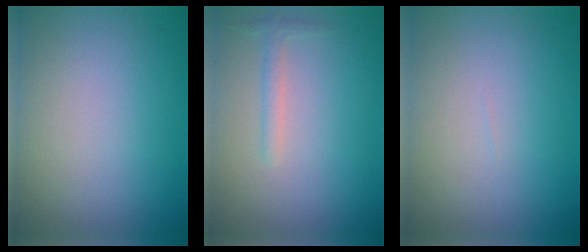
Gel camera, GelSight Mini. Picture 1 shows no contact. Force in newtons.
{"total": 1.2, "press": 1.2, "slide": 0.0}
{"total": 0.0}